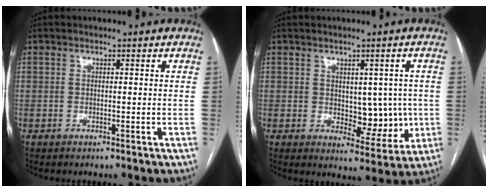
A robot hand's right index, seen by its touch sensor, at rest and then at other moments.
{"total": 7.5, "force": [0.0, 4.3, 6.1], "torque": [-0.064, 0.004, 0.015]}